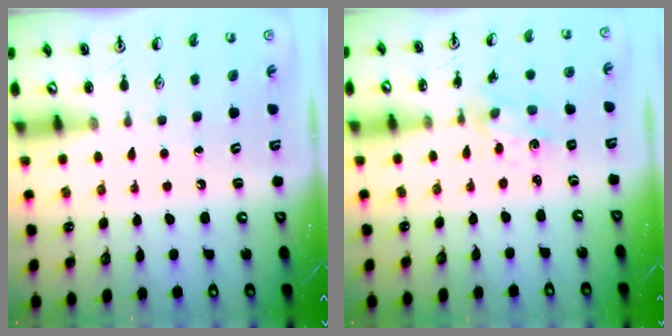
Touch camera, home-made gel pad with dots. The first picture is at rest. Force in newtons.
{"total": 1.1, "press": 1.0, "slide": 0.3}